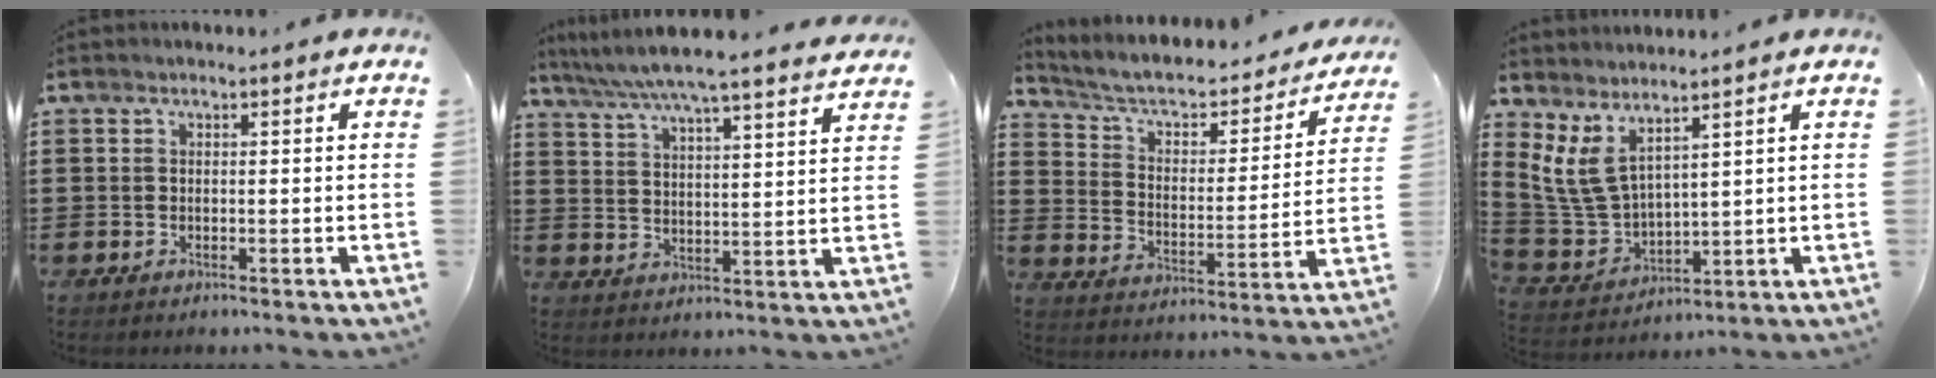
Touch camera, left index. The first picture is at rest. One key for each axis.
{"total": 6.3, "fx": 5.7, "fy": -0.5, "fz": 2.5, "tx": -0.073, "ty": -0.034, "tz": 0.096}
{"total": 4.4, "fx": 3.5, "fy": 1.7, "fz": 2.1, "tx": -0.061, "ty": -0.027, "tz": 0.050}
{"total": 7.3, "fx": 4.6, "fy": 3.6, "fz": 4.5, "tx": -0.134, "ty": -0.019, "tz": 0.081}